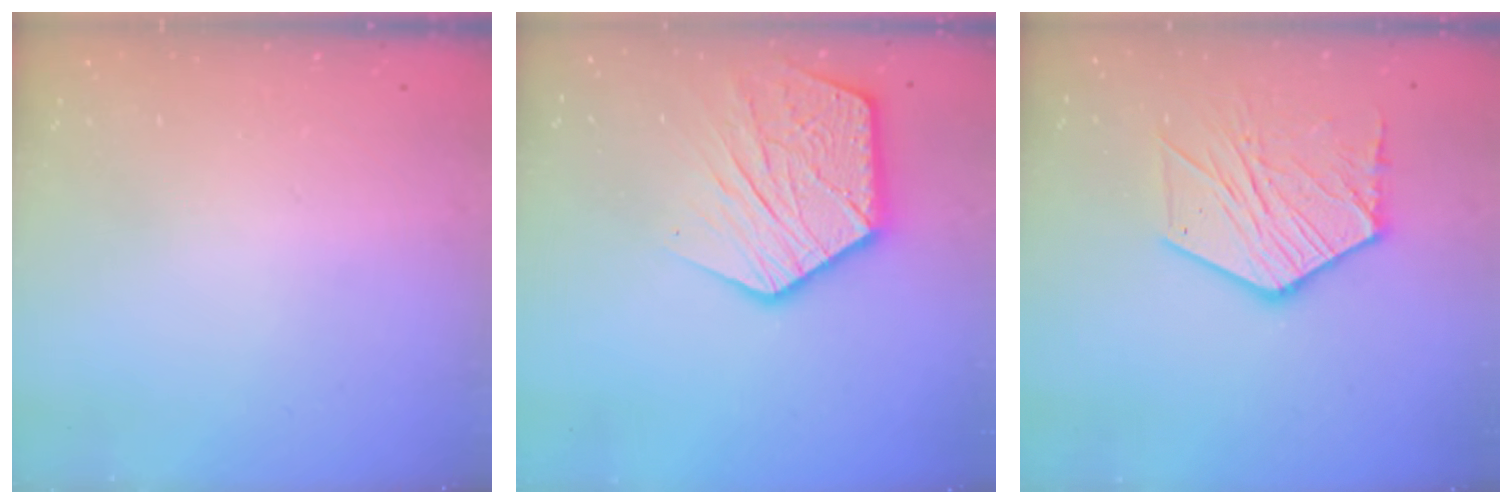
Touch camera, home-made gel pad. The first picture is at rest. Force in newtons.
{"total": 16.3, "press": 16.2, "slide": 1.5}
{"total": 14.4, "press": 14.4, "slide": 1.1}